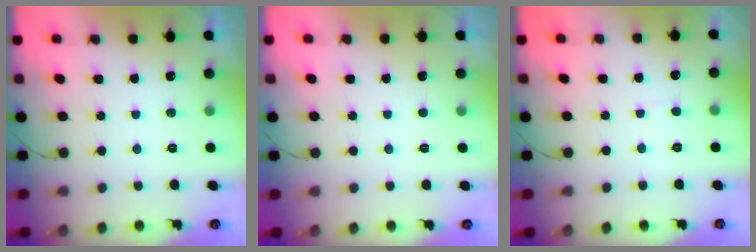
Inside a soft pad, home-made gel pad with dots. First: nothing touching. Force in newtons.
{"total": 1.6, "press": 1.6, "slide": 0.2}
{"total": 2.2, "press": 2.2, "slide": 0.2}